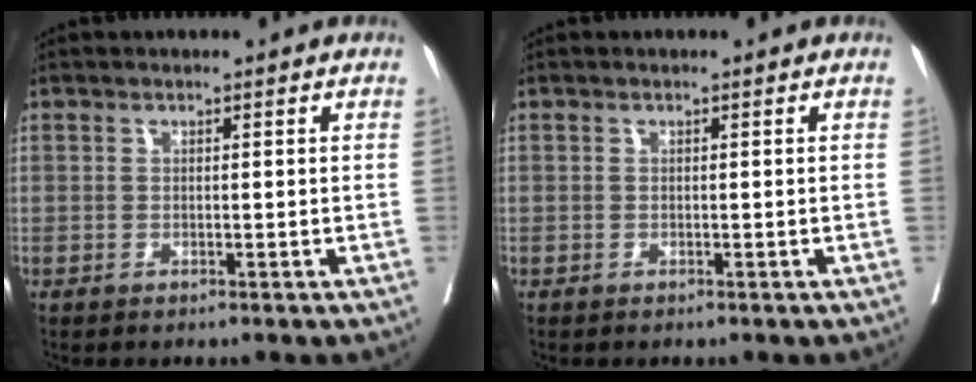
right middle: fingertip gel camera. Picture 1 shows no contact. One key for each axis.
{"total": 0.0}